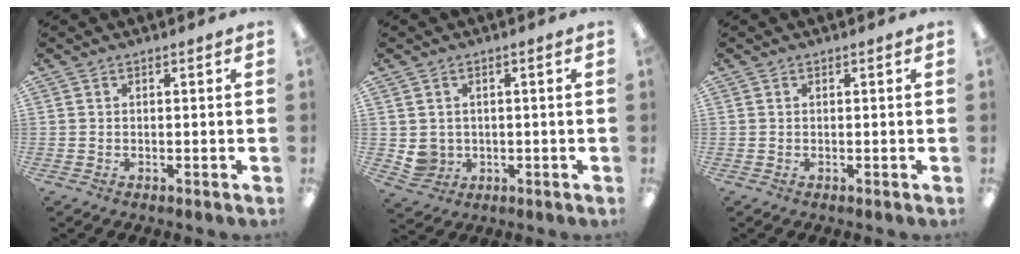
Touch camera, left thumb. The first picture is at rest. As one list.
[{"total": 3.7, "force": [0.5, 3.6, 0.6], "torque": [-0.011, 0.003, 0.012]}, {"total": 0.0}]